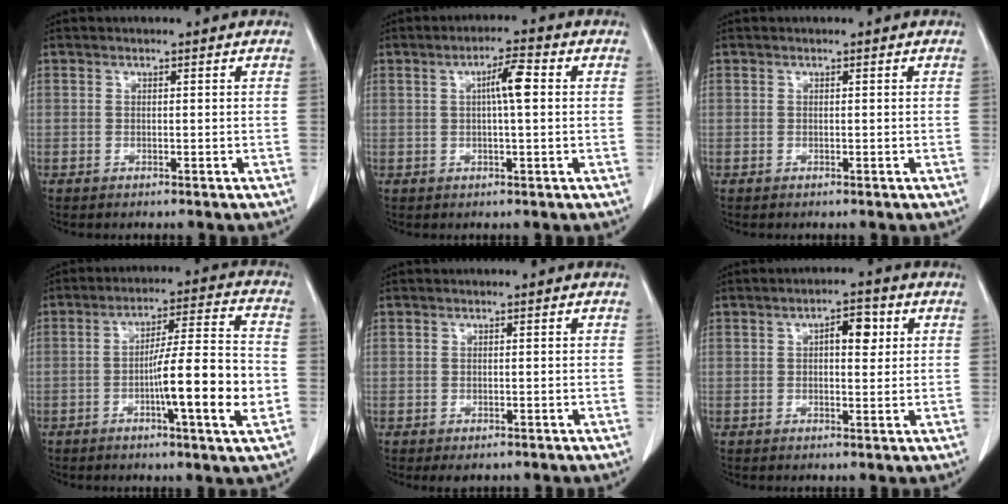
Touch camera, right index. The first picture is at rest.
{"total": 4.7, "force": [0.9, 0.5, 4.6], "torque": [-0.078, 0.008, 0.013]}
{"total": 0.0}
{"total": 13.1, "force": [-3.3, 0.2, 12.7], "torque": [-0.198, 0.003, -0.055]}
{"total": 1.0, "force": [-0.4, 0.9, 0.4], "torque": [-0.005, 0.003, 0.002]}
{"total": 4.4, "force": [1.3, 1.8, 3.8], "torque": [-0.056, 0.010, 0.018]}